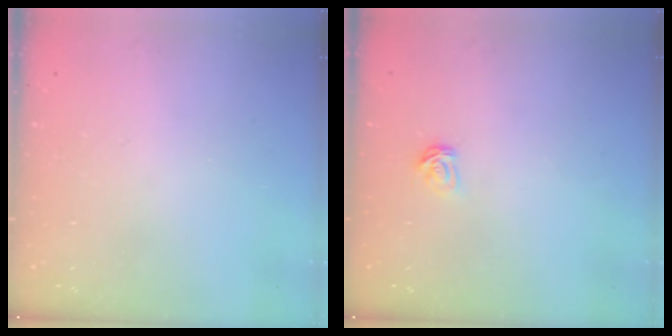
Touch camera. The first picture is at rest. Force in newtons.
{"total": 3.6, "press": 3.6, "slide": 0.4}